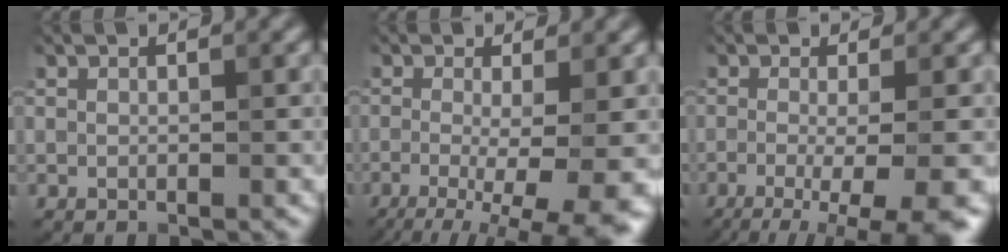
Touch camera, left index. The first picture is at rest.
{"total": 10.2, "force": [-2.7, 3.7, 9.1], "torque": [-0.122, -0.017, -0.034]}
{"total": 8.8, "force": [-3.0, 3.0, 7.7], "torque": [-0.079, -0.005, -0.042]}